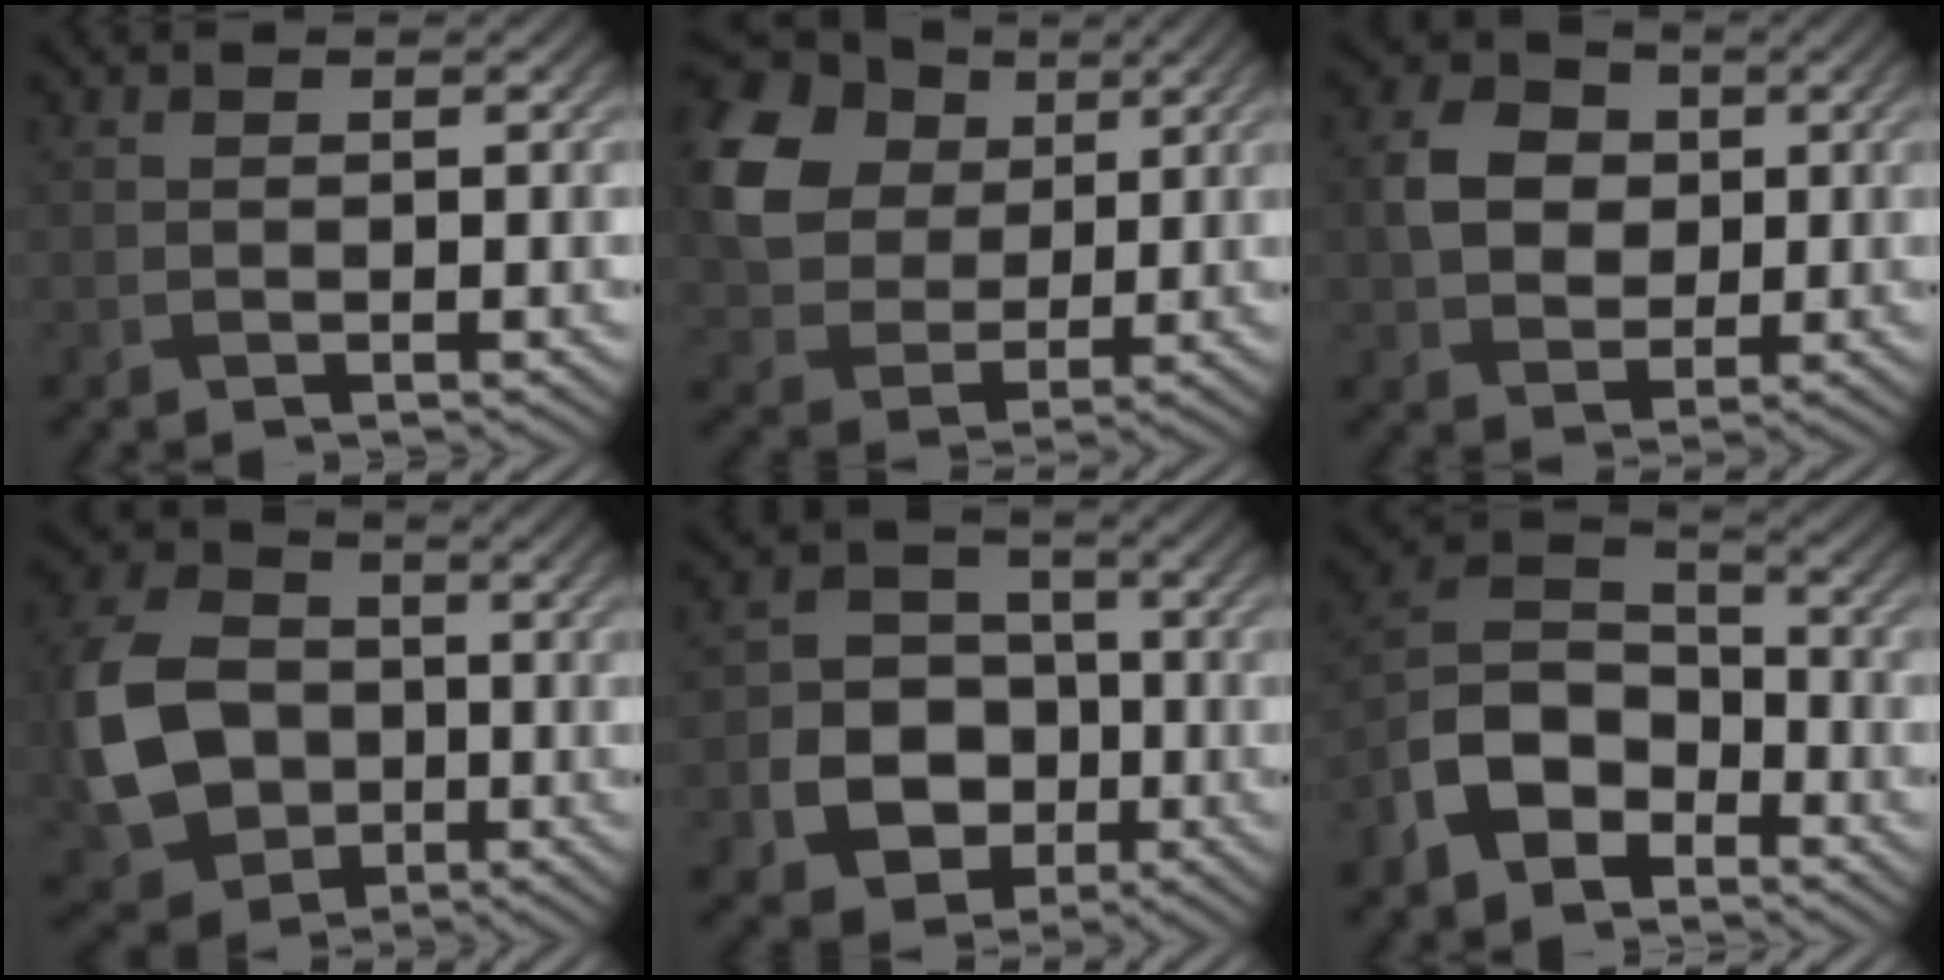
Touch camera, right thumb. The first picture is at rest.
{"total": 14.5, "force": [4.9, 10.9, 8.2], "torque": [-0.227, 0.036, 0.097]}
{"total": 6.3, "force": [0.6, 5.3, 3.3], "torque": [-0.078, 0.007, 0.001]}
{"total": 12.0, "force": [-1.7, 9.7, 6.8], "torque": [-0.175, 0.001, -0.041]}
{"total": 10.4, "force": [-3.2, 9.0, 4.2], "torque": [-0.097, -0.028, -0.088]}
{"total": 9.7, "force": [-5.4, 6.3, 5.0], "torque": [-0.113, -0.006, -0.127]}